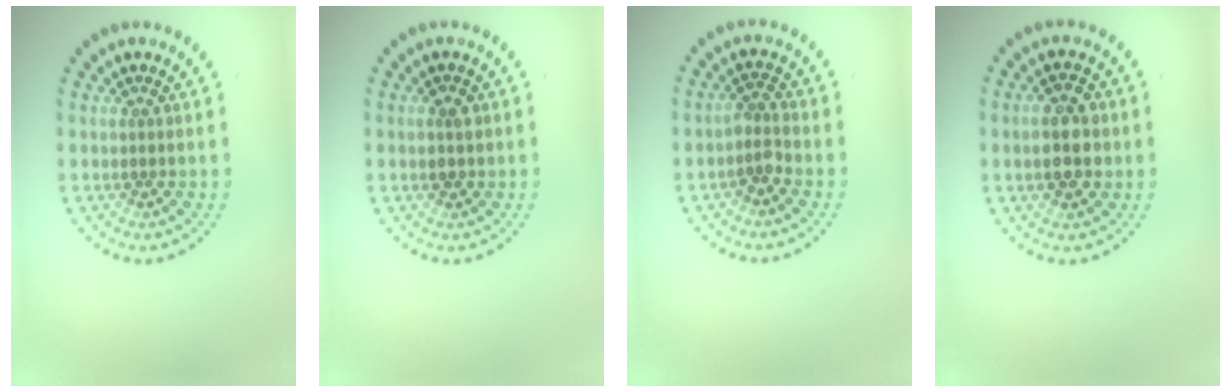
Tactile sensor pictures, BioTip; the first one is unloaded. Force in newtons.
{"total": 1.5, "press": 1.5, "slide": 0.1}
{"total": 1.8, "press": 1.3, "slide": 1.2}
{"total": 3.9, "press": 3.9, "slide": 0.3}